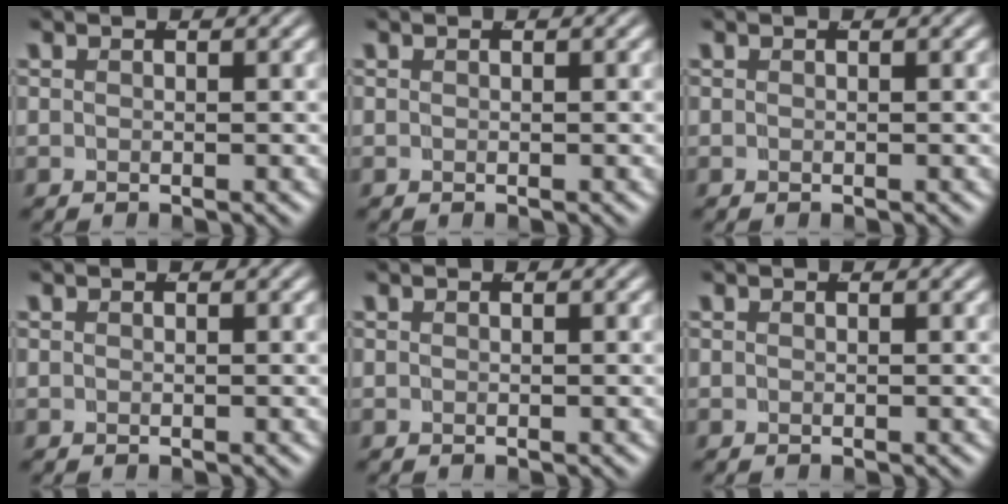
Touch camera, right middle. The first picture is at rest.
{"total": 0.0}
{"total": 0.0}
{"total": 0.0}
{"total": 0.0}
{"total": 0.0}